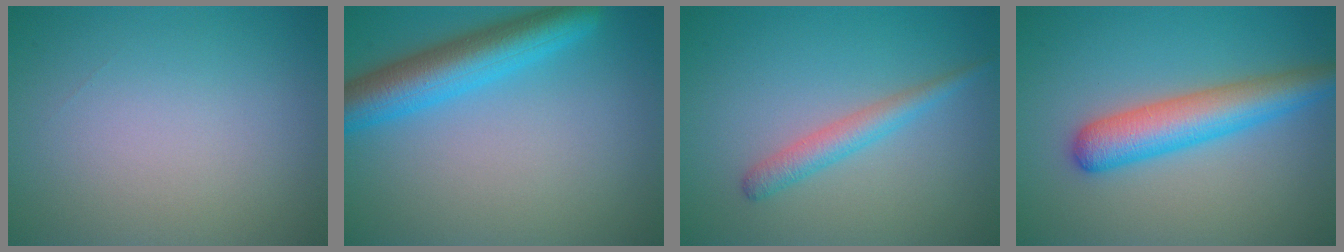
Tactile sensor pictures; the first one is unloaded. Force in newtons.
{"total": 6.1, "press": 6.1, "slide": 0.3}
{"total": 2.3, "press": 2.3, "slide": 0.0}
{"total": 5.5, "press": 5.5, "slide": 0.2}